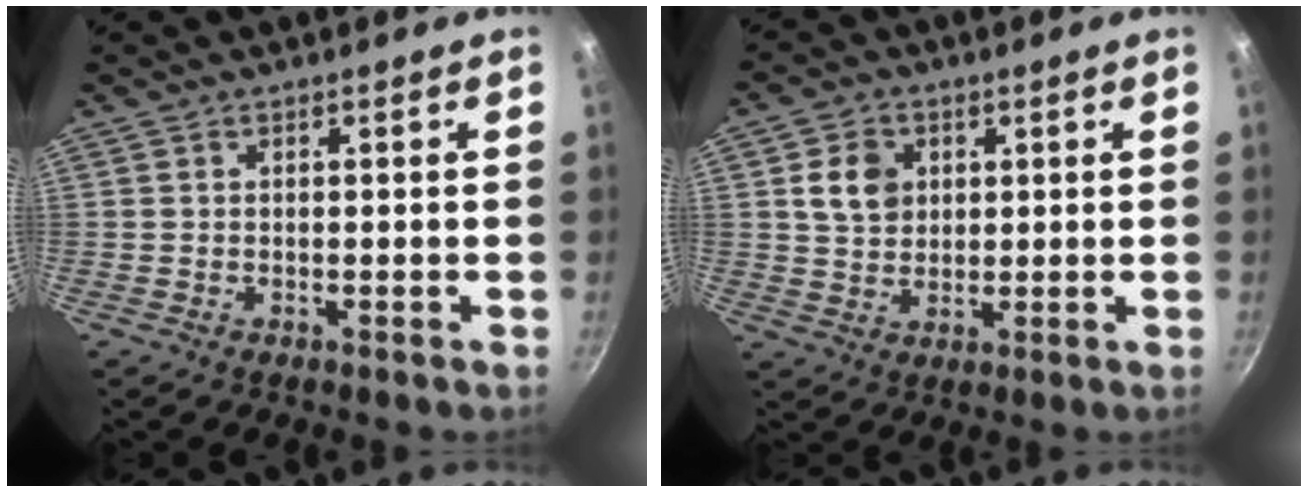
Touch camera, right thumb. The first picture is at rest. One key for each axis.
{"total": 7.1, "fx": 1.9, "fy": 5.8, "fz": 3.7, "tx": -0.045, "ty": 0.001, "tz": 0.033}